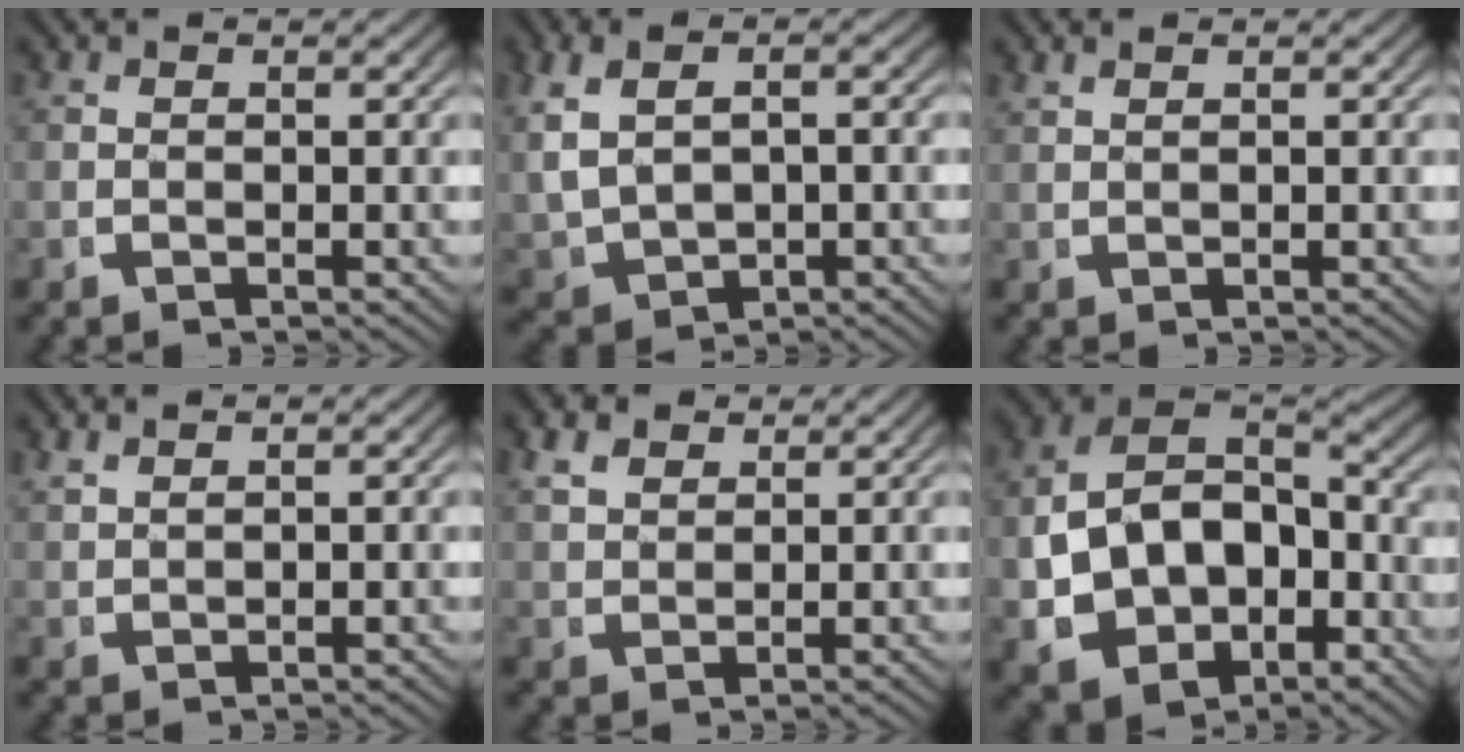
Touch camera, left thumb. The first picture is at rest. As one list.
[{"total": 6.2, "force": [0.3, 4.4, 4.3], "torque": [-0.110, -0.019, 0.028]}, {"total": 0.9, "force": [0.8, -0.3, 0.3], "torque": [-0.007, 0.003, 0.020]}, {"total": 1.6, "force": [1.6, -0.1, 0.3], "torque": [-0.004, 0.006, 0.039]}, {"total": 3.3, "force": [2.8, 1.2, 1.2], "torque": [-0.016, 0.004, 0.056]}, {"total": 14.5, "force": [-1.8, 11.2, 9.0], "torque": [-0.210, -0.052, -0.007]}]